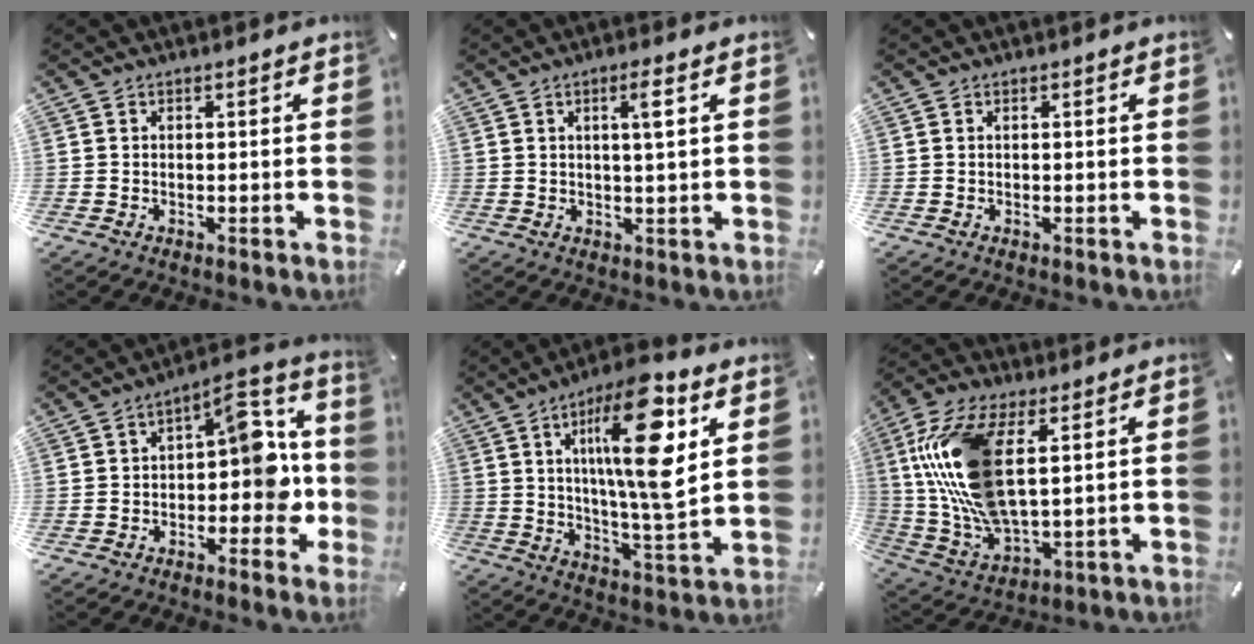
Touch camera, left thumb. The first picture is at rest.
{"total": 4.3, "force": [1.3, 0.3, 4.1], "torque": [-0.074, -0.003, 0.017]}
{"total": 0.0}
{"total": 12.0, "force": [0.1, 7.2, 9.5], "torque": [-0.105, -0.010, 0.000]}
{"total": 20.1, "force": [7.0, 5.2, 18.1], "torque": [-0.308, -0.028, 0.093]}
{"total": 17.9, "force": [5.5, 8.5, 14.8], "torque": [-0.339, -0.016, 0.097]}